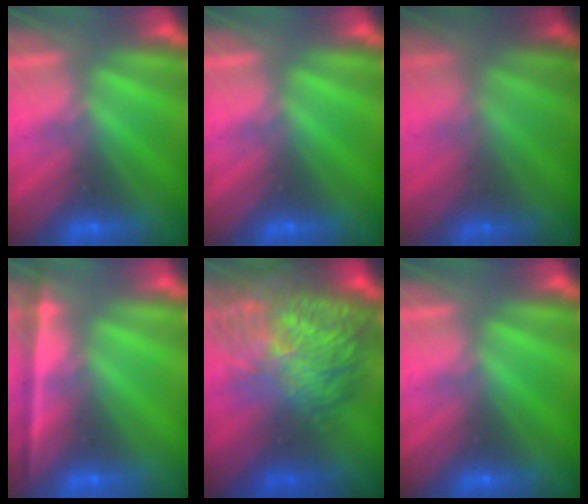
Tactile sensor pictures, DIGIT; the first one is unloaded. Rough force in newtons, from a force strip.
{"total": 0.0}
{"total": 1.7}
{"total": 1.8}
{"total": 11.3}
{"total": 0.0}